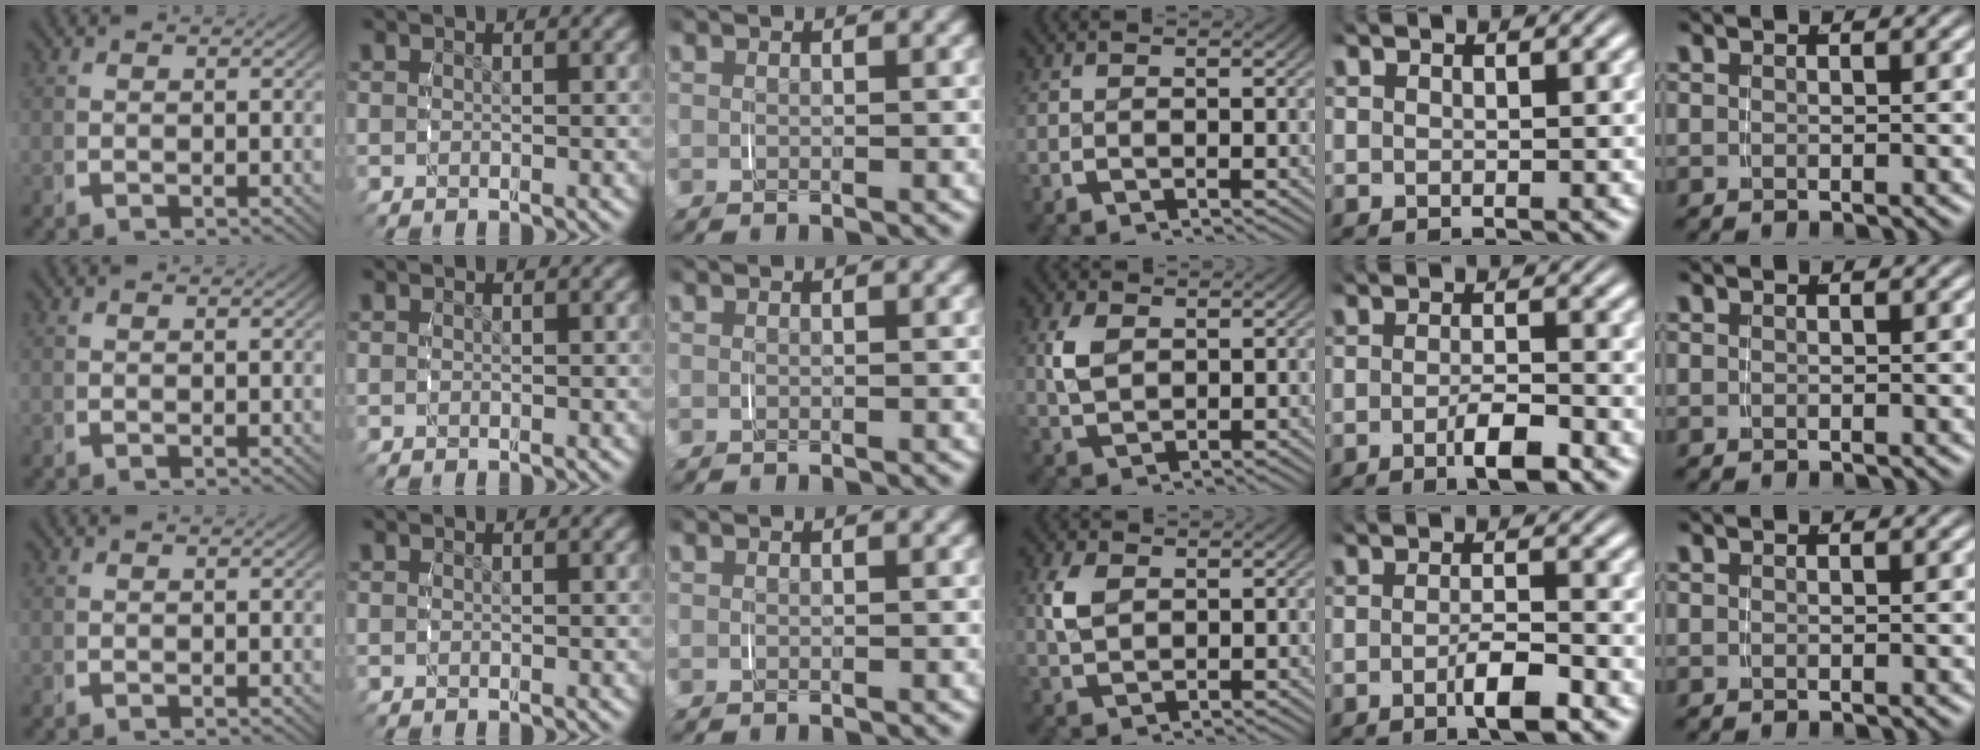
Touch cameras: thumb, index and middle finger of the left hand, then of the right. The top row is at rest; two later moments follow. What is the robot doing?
{"motion": "grasp_and_lifting", "object": "lipstick"}